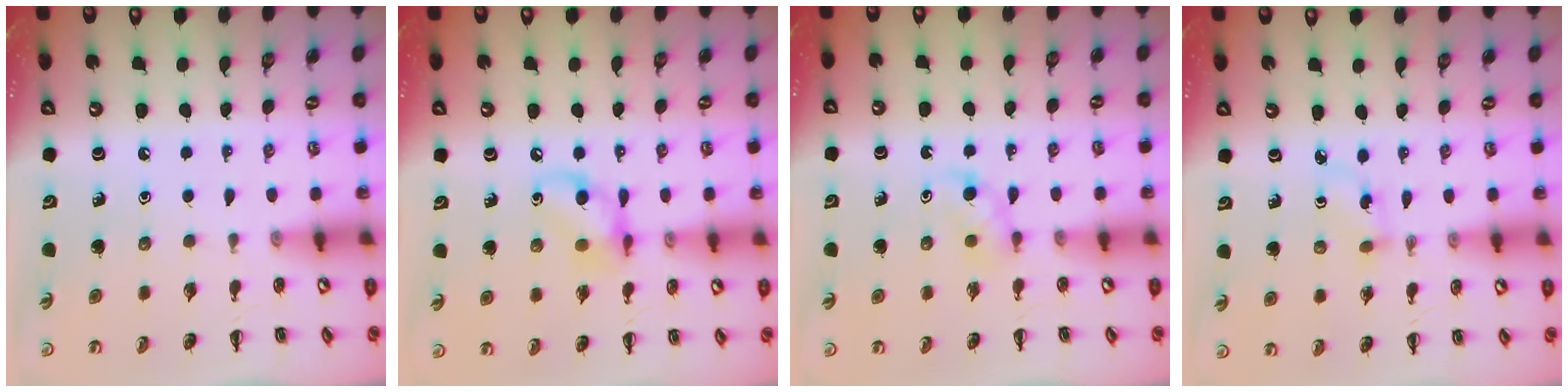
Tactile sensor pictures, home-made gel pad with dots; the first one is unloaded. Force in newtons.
{"total": 9.3, "press": 9.3, "slide": 1.2}
{"total": 3.1, "press": 2.8, "slide": 1.2}
{"total": 2.9, "press": 2.7, "slide": 1.1}